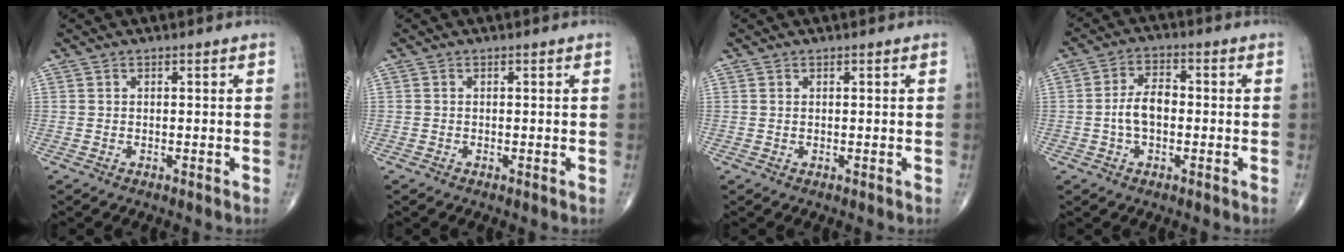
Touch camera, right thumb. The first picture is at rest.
{"total": 0.0}
{"total": 0.0}
{"total": 6.1, "force": [-0.8, 3.6, 4.8], "torque": [-0.089, 0.022, -0.020]}